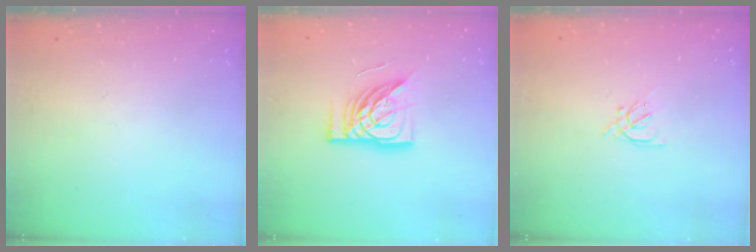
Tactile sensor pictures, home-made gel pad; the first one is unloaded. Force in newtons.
{"total": 15.1, "press": 15.0, "slide": 1.7}
{"total": 2.0, "press": 1.9, "slide": 0.5}